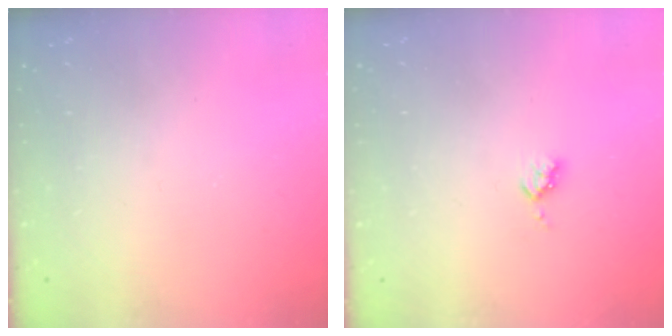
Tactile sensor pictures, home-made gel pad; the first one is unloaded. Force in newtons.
{"total": 3.2, "press": 3.2, "slide": 0.4}